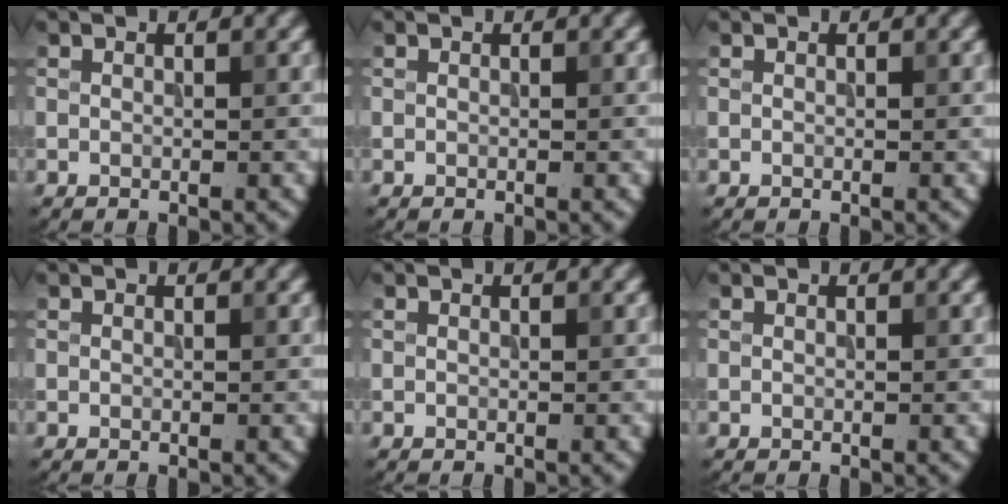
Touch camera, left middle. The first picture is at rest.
{"total": 0.0}
{"total": 0.0}
{"total": 0.0}
{"total": 0.0}
{"total": 0.0}